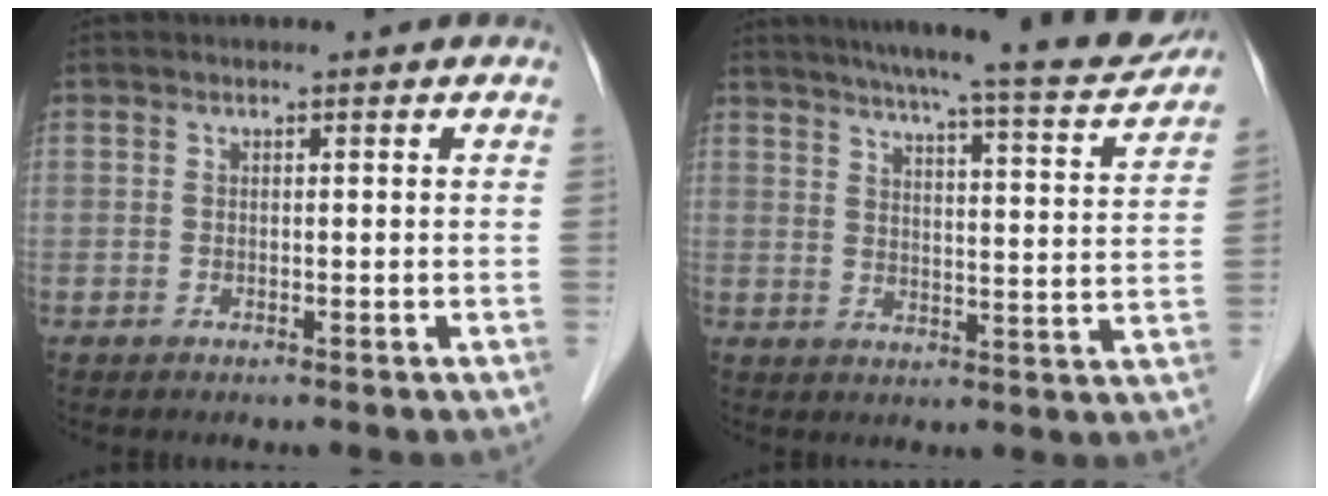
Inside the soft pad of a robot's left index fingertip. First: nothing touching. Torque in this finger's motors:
{"motor_torque": [0.03, -0.11, 0.50, 0.10]}